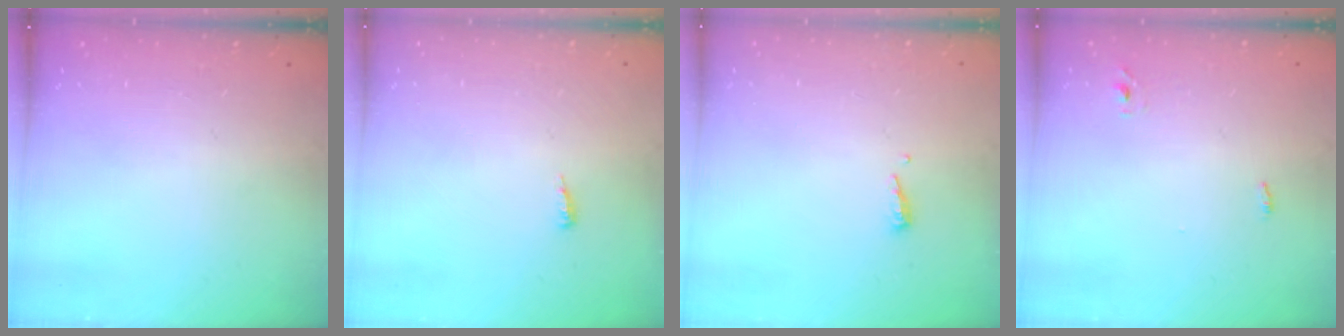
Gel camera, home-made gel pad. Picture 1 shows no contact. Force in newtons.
{"total": 2.9, "press": 2.9, "slide": 0.4}
{"total": 5.3, "press": 5.3, "slide": 0.5}
{"total": 2.7, "press": 2.6, "slide": 0.9}